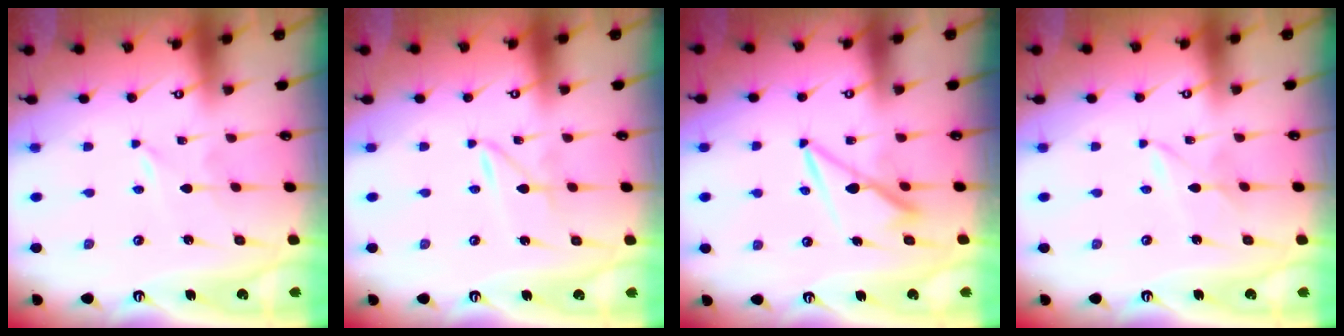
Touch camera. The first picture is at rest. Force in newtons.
{"total": 1.6, "press": 1.6, "slide": 0.0}
{"total": 7.7, "press": 7.7, "slide": 0.9}
{"total": 1.7, "press": 1.7, "slide": 0.2}